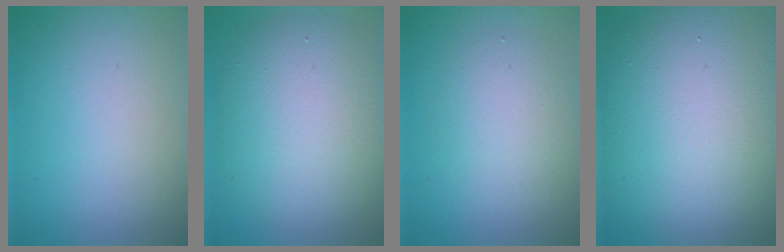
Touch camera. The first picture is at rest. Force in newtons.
{"total": 9.4, "press": 9.3, "slide": 0.6}
{"total": 3.3, "press": 3.3, "slide": 0.3}
{"total": 15.8, "press": 15.8, "slide": 0.6}